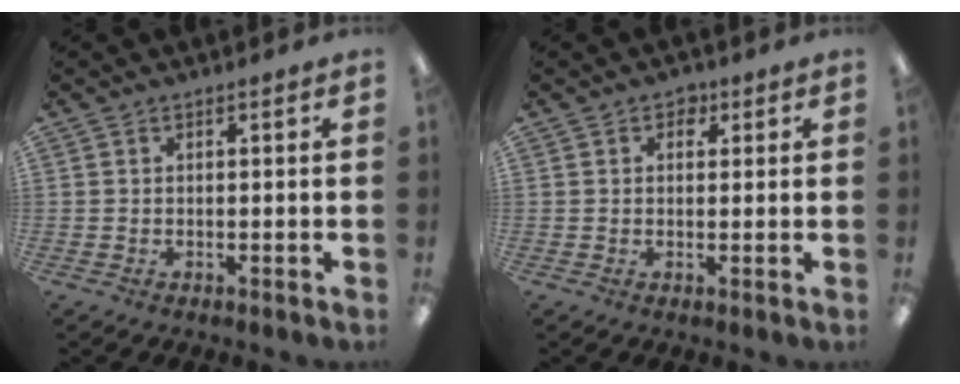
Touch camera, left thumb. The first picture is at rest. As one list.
[{"total": 2.3, "force": [1.0, 1.8, 0.9], "torque": [0.004, -0.003, 0.012]}]